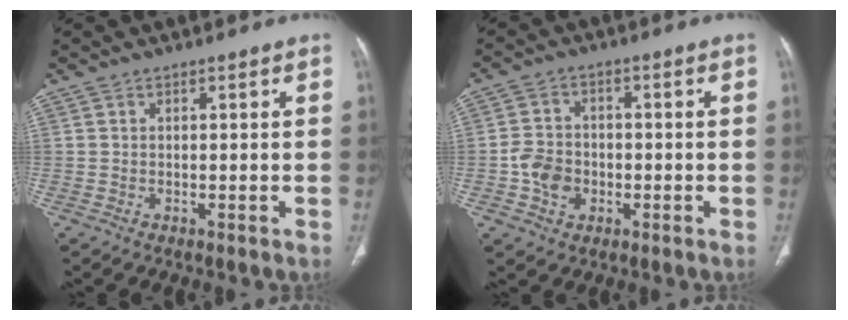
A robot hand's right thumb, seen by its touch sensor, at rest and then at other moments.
{"total": 6.1, "force": [-1.6, 4.9, 3.2], "torque": [-0.042, 0.013, -0.033]}